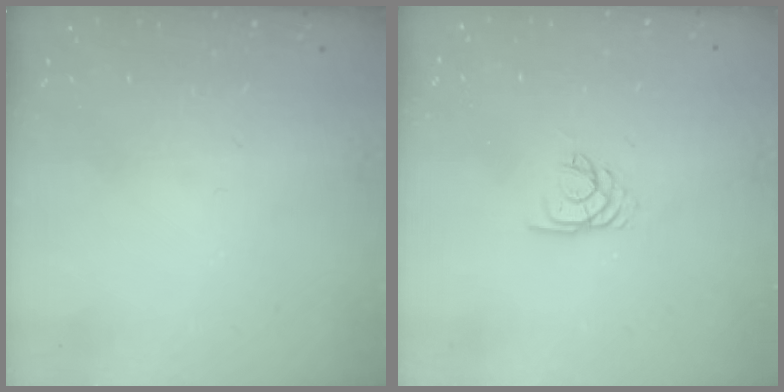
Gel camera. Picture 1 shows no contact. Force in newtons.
{"total": 1.9, "press": 1.9, "slide": 0.2}